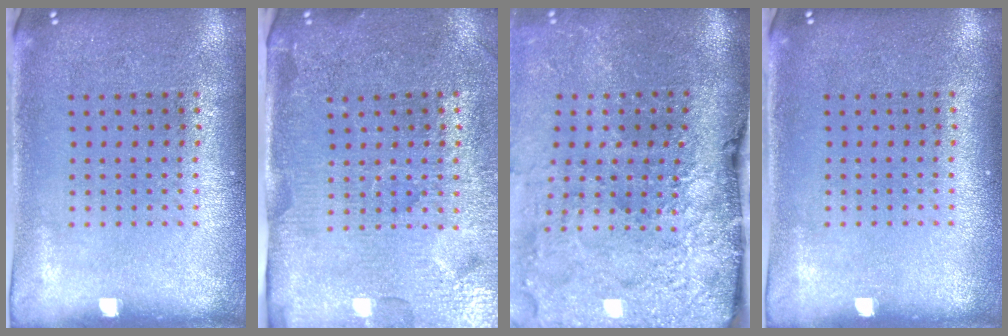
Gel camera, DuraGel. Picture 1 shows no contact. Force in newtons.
{"total": 4.4, "press": 4.1, "slide": 1.7}
{"total": 5.1, "press": 3.8, "slide": 3.3}
{"total": 0.0}